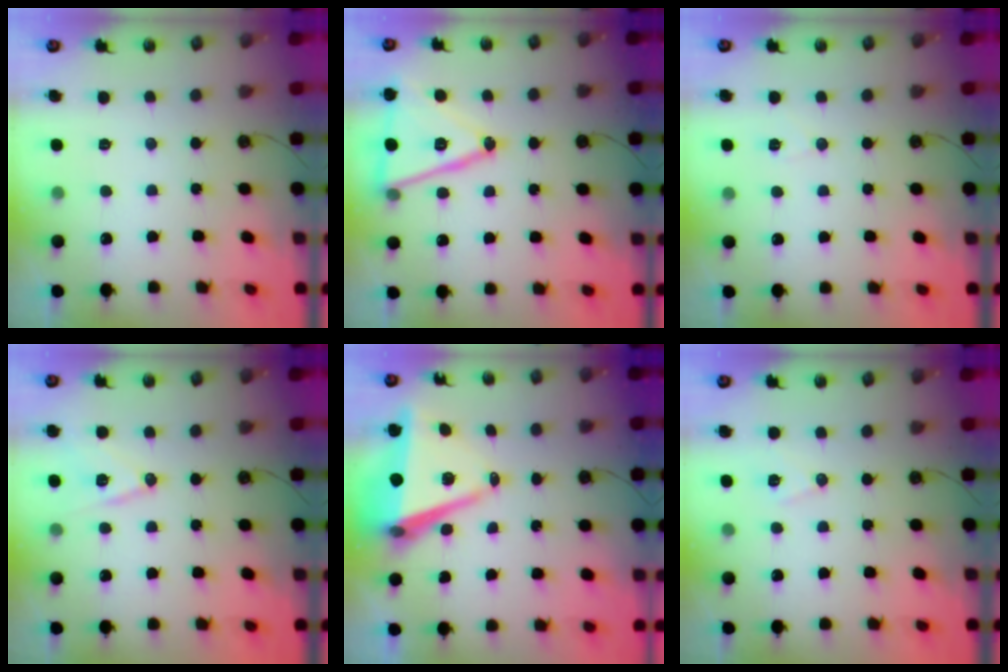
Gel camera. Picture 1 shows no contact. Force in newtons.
{"total": 17.5, "press": 17.1, "slide": 3.3}
{"total": 5.6, "press": 5.4, "slide": 1.5}
{"total": 10.6, "press": 10.2, "slide": 2.8}
{"total": 9.5, "press": 8.6, "slide": 4.2}
{"total": 7.3, "press": 6.3, "slide": 3.6}